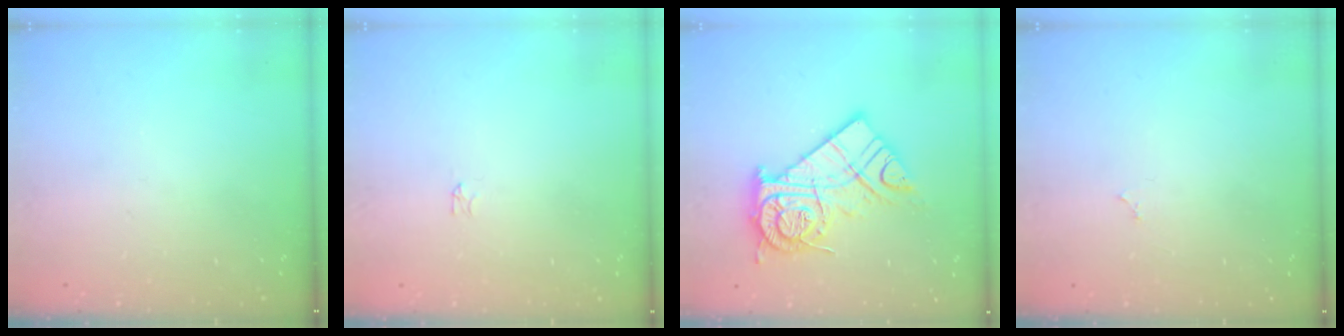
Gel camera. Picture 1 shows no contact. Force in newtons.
{"total": 0.0}
{"total": 15.8, "press": 15.7, "slide": 1.3}
{"total": 1.8, "press": 1.8, "slide": 0.3}